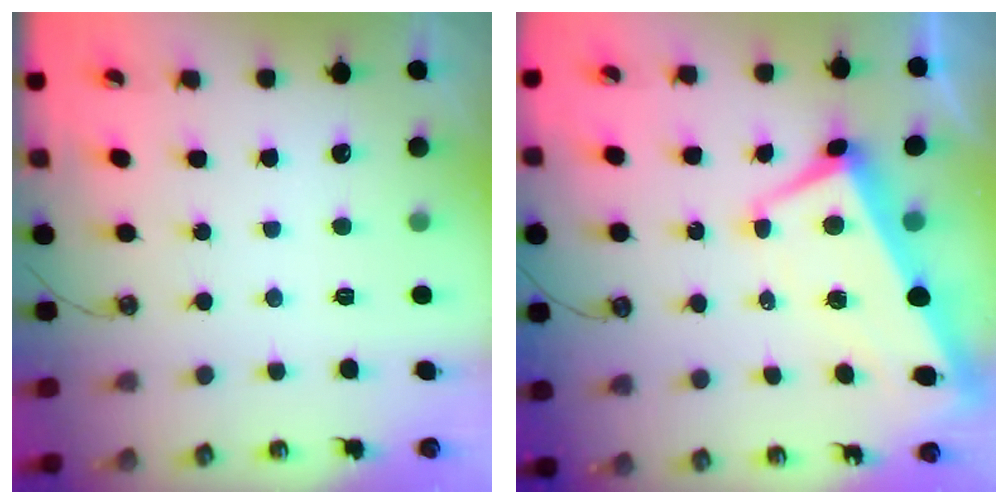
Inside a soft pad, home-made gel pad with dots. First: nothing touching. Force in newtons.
{"total": 1.8, "press": 1.2, "slide": 1.3}